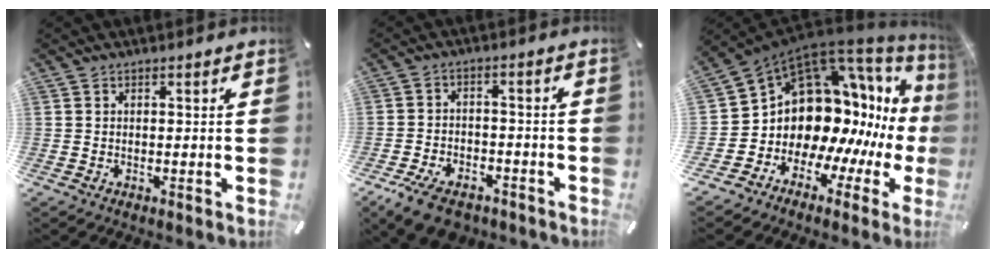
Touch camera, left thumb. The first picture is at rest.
{"total": 7.9, "force": [-5.3, 4.3, 4.0], "torque": [-0.078, 0.027, -0.097]}
{"total": 16.5, "force": [2.6, 12.9, 10.0], "torque": [-0.175, -0.084, 0.078]}